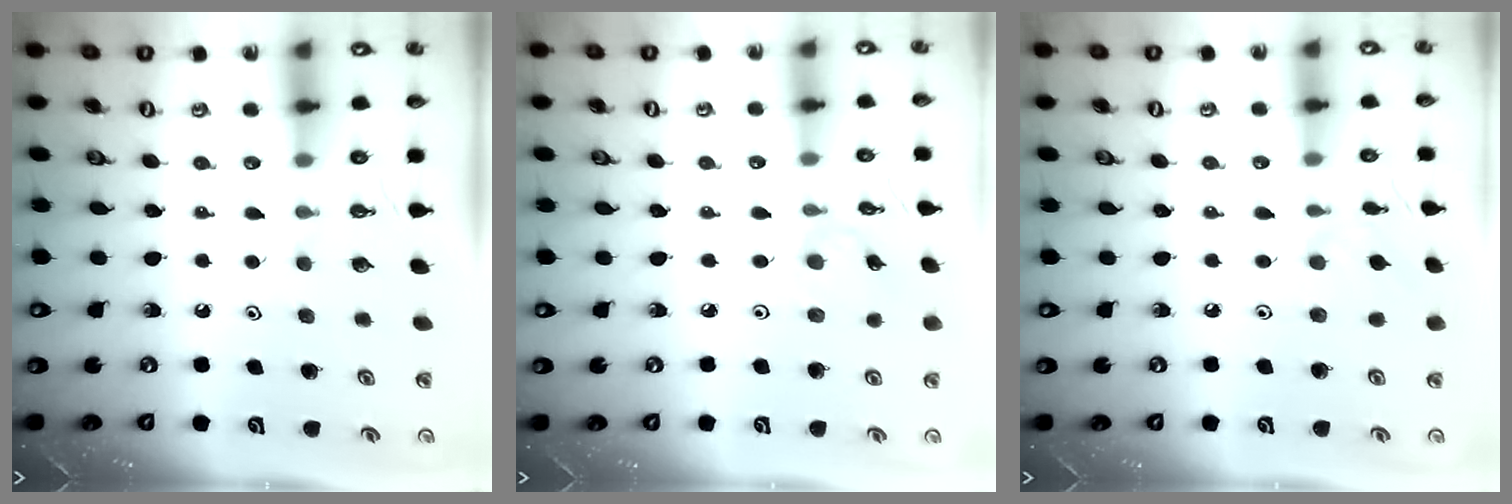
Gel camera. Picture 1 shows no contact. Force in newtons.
{"total": 1.3, "press": 1.2, "slide": 0.3}
{"total": 2.1, "press": 2.1, "slide": 0.4}